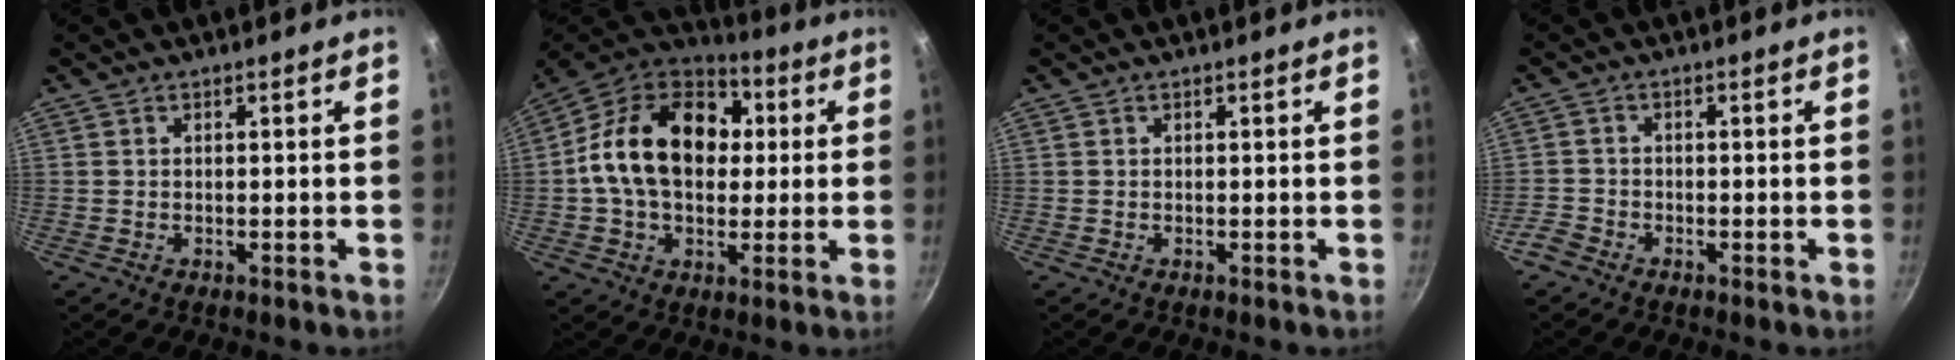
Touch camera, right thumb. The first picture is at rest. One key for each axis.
{"total": 21.1, "fx": 2.3, "fy": 15.1, "fz": 14.6, "tx": -0.220, "ty": 0.030, "tz": 0.022}
{"total": 0.0}
{"total": 2.7, "fx": -2.0, "fy": 1.6, "fz": 0.8, "tx": -0.022, "ty": 0.013, "tz": -0.044}